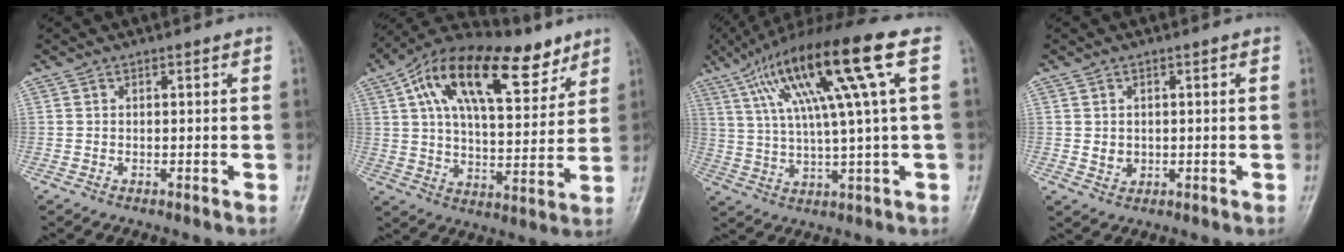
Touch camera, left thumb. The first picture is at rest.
{"total": 22.4, "force": [11.9, 10.4, 15.9], "torque": [-0.228, -0.011, 0.203]}
{"total": 19.4, "force": [7.0, 1.8, 18.0], "torque": [-0.324, 0.017, 0.118]}
{"total": 2.3, "force": [0.1, 2.0, 1.1], "torque": [-0.010, -0.001, 0.008]}